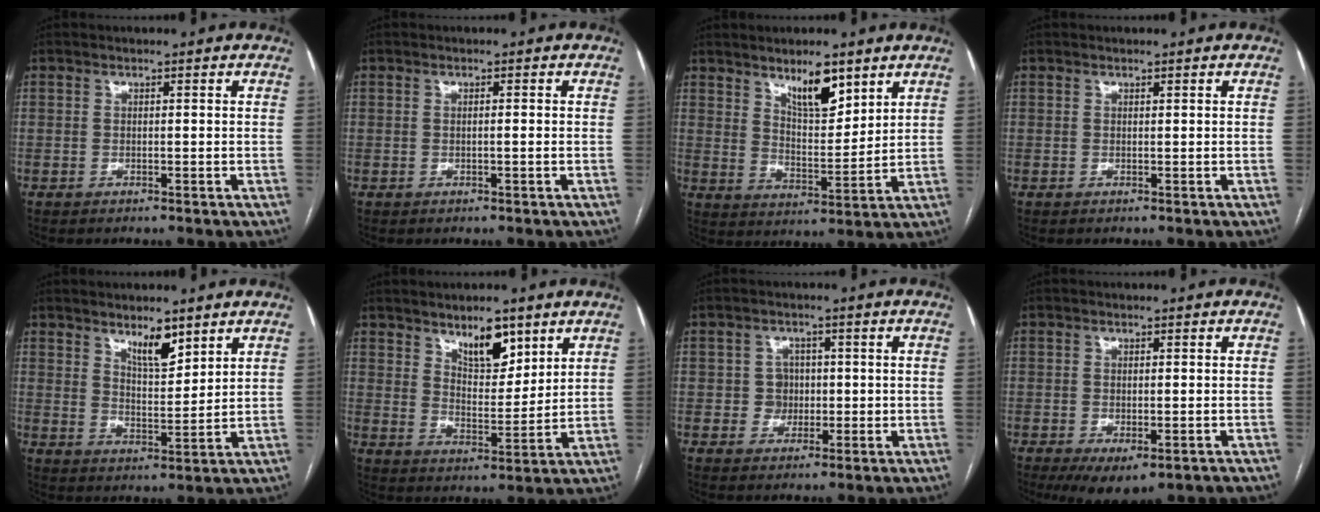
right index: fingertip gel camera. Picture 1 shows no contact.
{"total": 0.8, "force": [-0.1, -0.1, 0.8], "torque": [-0.013, 0.001, 0.001]}
{"total": 8.4, "force": [5.9, 2.0, 5.6], "torque": [-0.101, -0.011, 0.108]}
{"total": 0.0}
{"total": 5.6, "force": [4.1, 1.6, 3.5], "torque": [-0.063, -0.008, 0.073]}
{"total": 7.7, "force": [5.1, 2.9, 4.9], "torque": [-0.080, -0.006, 0.090]}
{"total": 3.1, "force": [0.0, 3.1, 0.5], "torque": [0.001, 0.011, 0.004]}
{"total": 6.5, "force": [-3.7, 2.6, 4.6], "torque": [-0.067, -0.015, -0.052]}